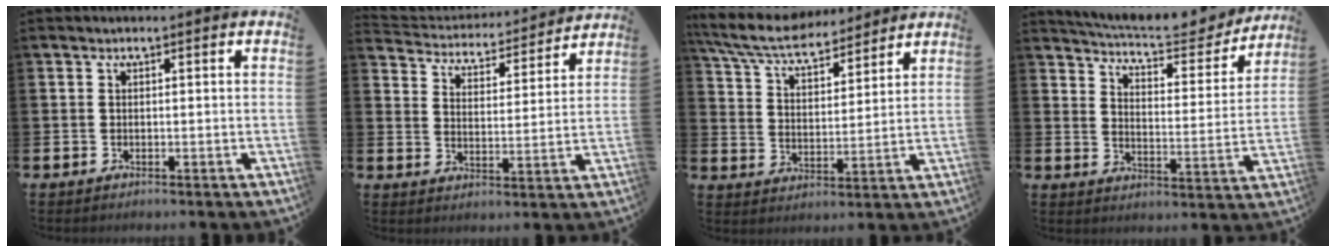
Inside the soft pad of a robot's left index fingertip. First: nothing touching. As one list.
[{"total": 4.3, "force": [4.2, 1.0, 0.0], "torque": [-0.032, -0.043, 0.067]}, {"total": 7.4, "force": [6.8, 1.6, 2.4], "torque": [-0.081, -0.037, 0.121]}, {"total": 7.2, "force": [6.9, 1.0, 1.7], "torque": [-0.054, -0.051, 0.116]}]